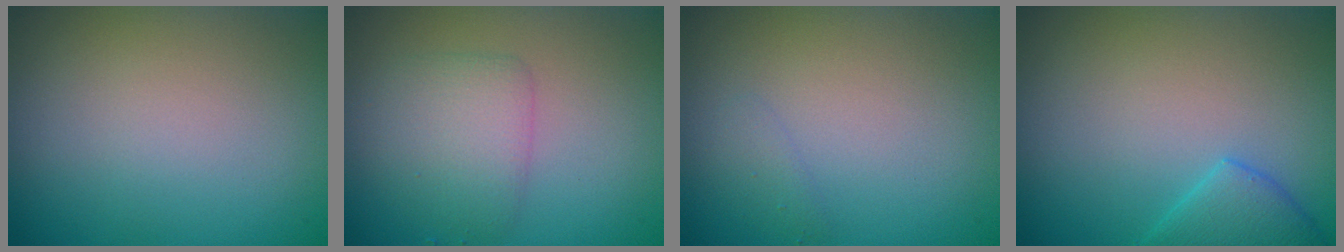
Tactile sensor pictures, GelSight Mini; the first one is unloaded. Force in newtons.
{"total": 2.9, "press": 2.9, "slide": 0.0}
{"total": 0.8, "press": 0.8, "slide": 0.0}
{"total": 2.8, "press": 2.8, "slide": 0.3}